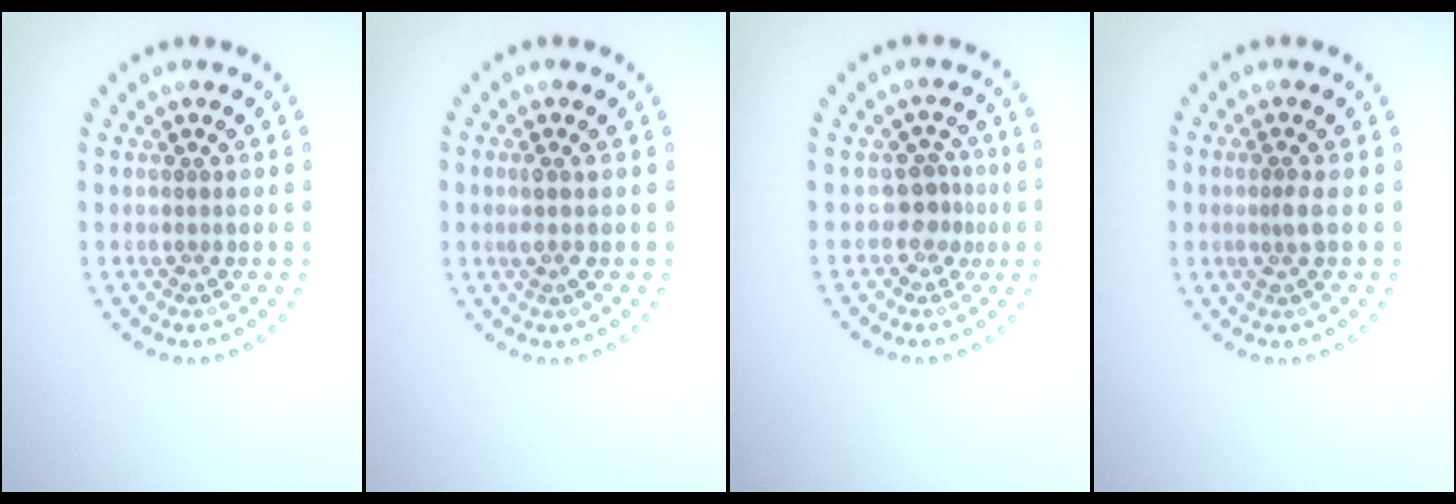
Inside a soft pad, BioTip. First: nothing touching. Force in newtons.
{"total": 1.1, "press": 0.9, "slide": 0.6}
{"total": 2.3, "press": 1.7, "slide": 1.5}
{"total": 1.5, "press": 1.2, "slide": 1.0}